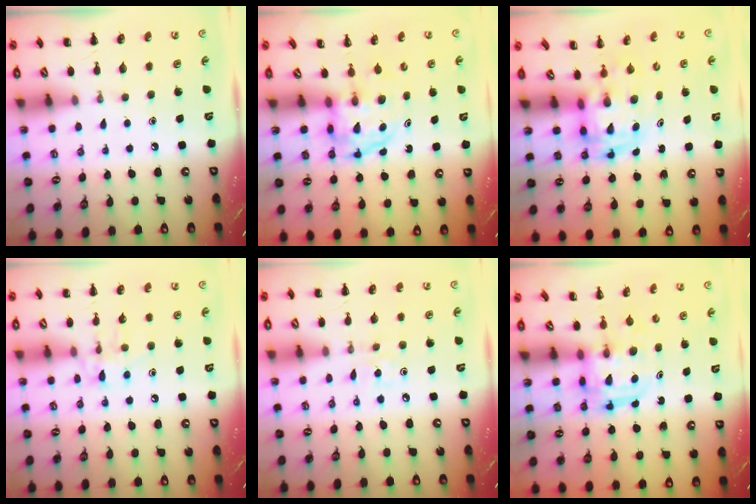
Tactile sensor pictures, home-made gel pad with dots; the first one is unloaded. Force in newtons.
{"total": 3.8, "press": 3.8, "slide": 0.3}
{"total": 3.0, "press": 3.0, "slide": 0.6}
{"total": 8.7, "press": 8.6, "slide": 1.2}
{"total": 1.8, "press": 1.7, "slide": 0.6}
{"total": 3.1, "press": 3.1, "slide": 0.2}